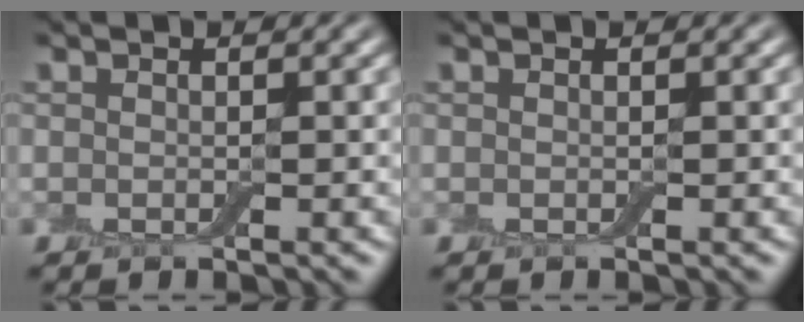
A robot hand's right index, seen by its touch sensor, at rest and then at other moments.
{"total": 0.0}